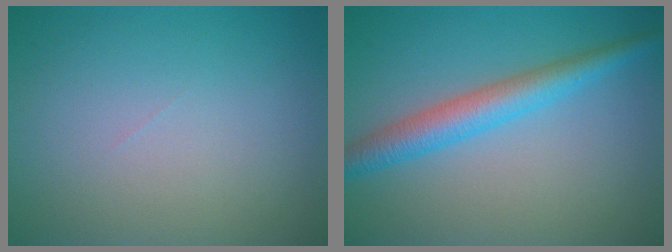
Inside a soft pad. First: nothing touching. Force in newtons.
{"total": 4.1, "press": 4.1, "slide": 0.1}